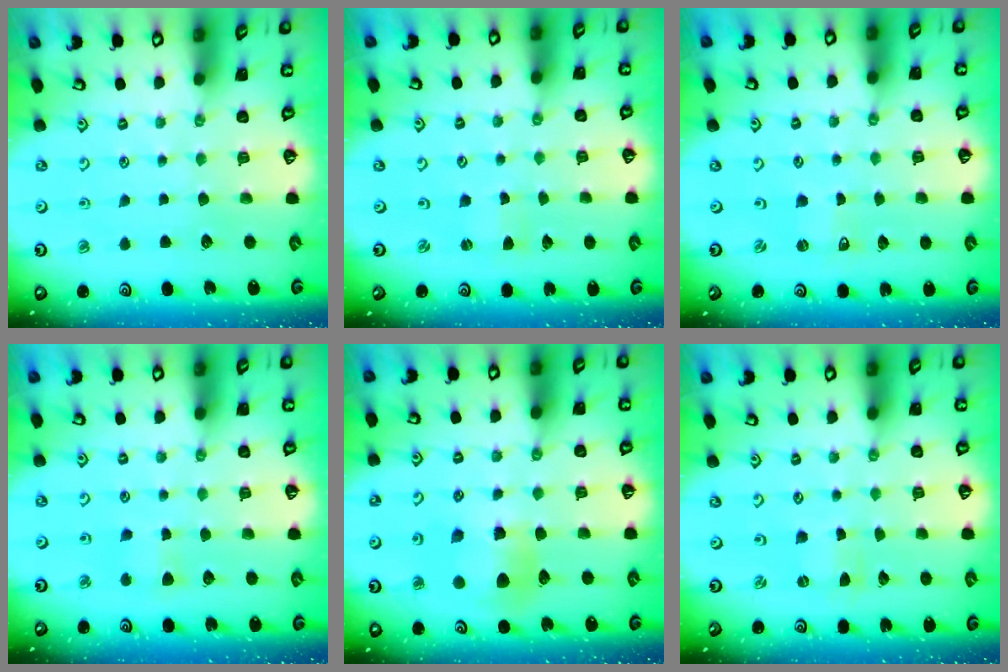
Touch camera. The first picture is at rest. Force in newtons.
{"total": 1.0, "press": 1.0, "slide": 0.1}
{"total": 0.0}
{"total": 2.7, "press": 2.6, "slide": 0.8}
{"total": 9.7, "press": 9.6, "slide": 1.0}
{"total": 0.0}